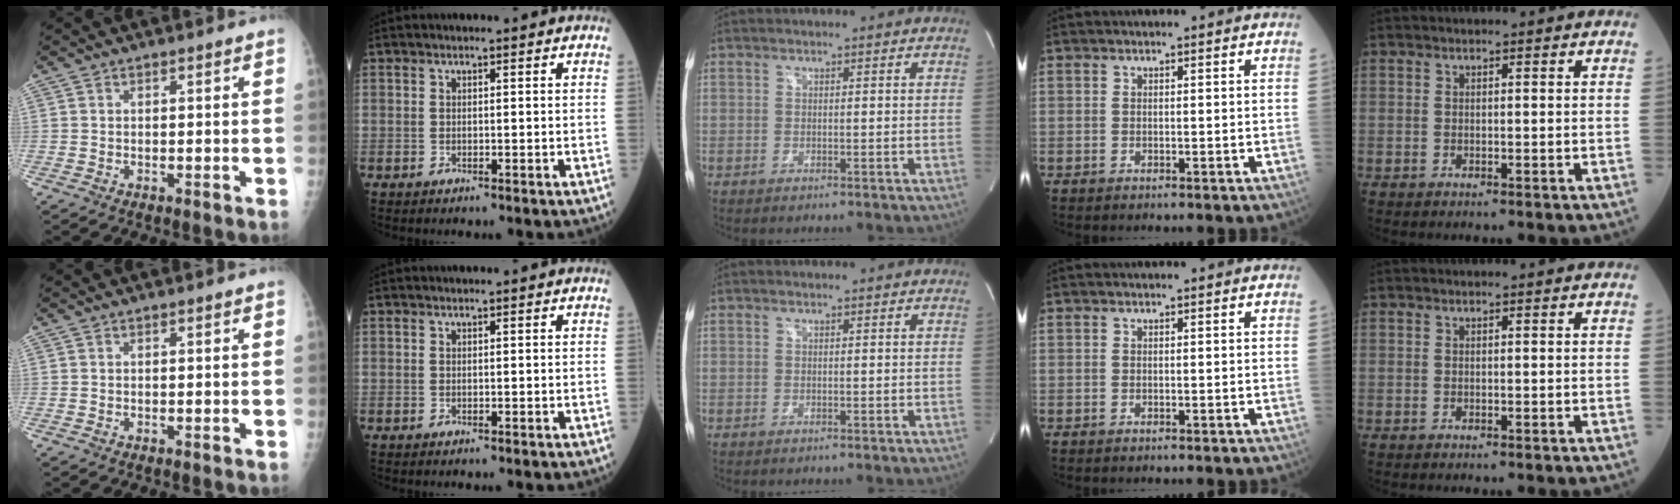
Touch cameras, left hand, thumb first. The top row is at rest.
{}